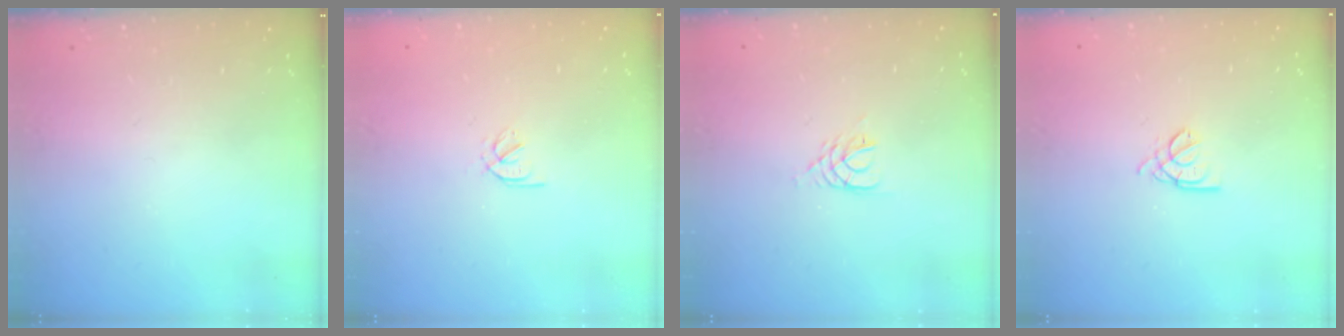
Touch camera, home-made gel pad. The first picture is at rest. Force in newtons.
{"total": 1.5, "press": 1.4, "slide": 0.5}
{"total": 3.0, "press": 2.9, "slide": 0.4}
{"total": 2.6, "press": 2.5, "slide": 0.5}